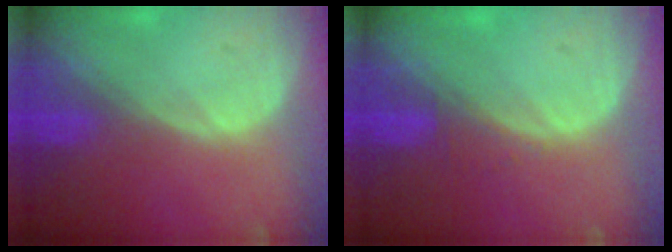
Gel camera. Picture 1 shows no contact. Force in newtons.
{"total": 1.2, "press": 1.1, "slide": 0.4}